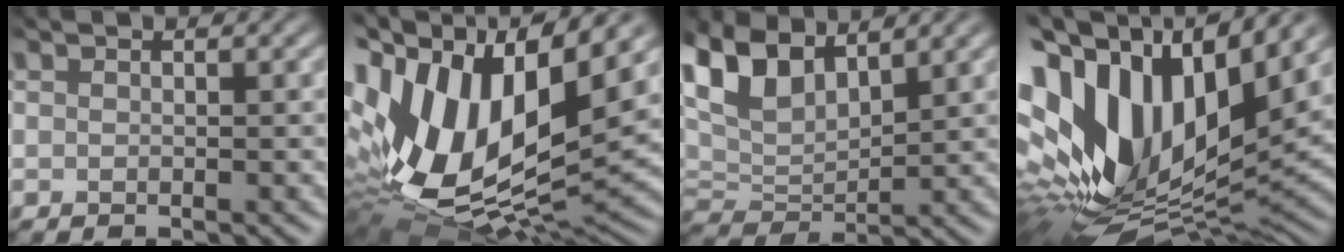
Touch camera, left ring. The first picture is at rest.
{"total": 15.4, "force": [2.9, 8.3, 12.6], "torque": [-0.268, -0.007, 0.055]}
{"total": 6.8, "force": [4.1, 3.0, 4.6], "torque": [-0.116, 0.010, 0.078]}
{"total": 16.9, "force": [4.7, 9.0, 13.6], "torque": [-0.293, 0.007, 0.090]}